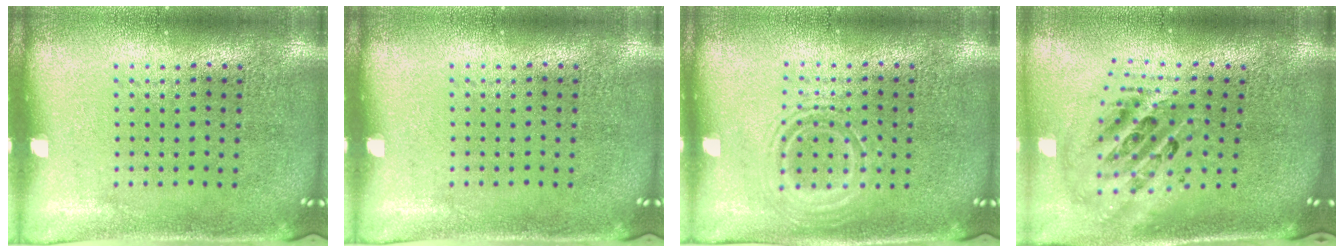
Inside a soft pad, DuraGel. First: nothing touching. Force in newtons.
{"total": 0.0}
{"total": 1.1, "press": 1.1, "slide": 0.2}
{"total": 2.4, "press": 1.7, "slide": 1.7}